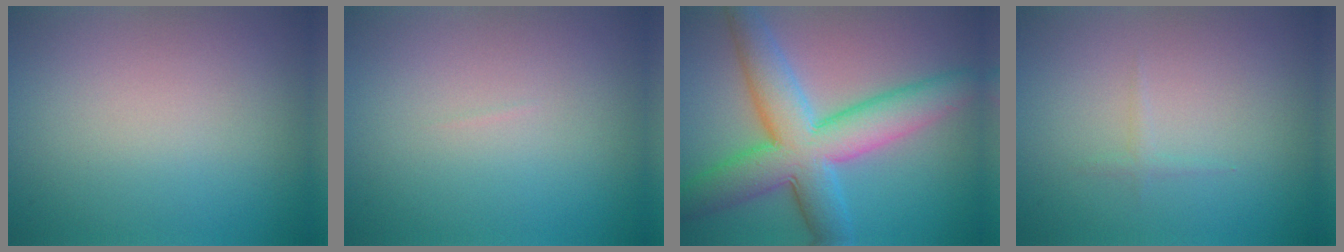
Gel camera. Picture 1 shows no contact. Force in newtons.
{"total": 0.0}
{"total": 9.7, "press": 9.7, "slide": 0.1}
{"total": 0.6, "press": 0.6, "slide": 0.1}